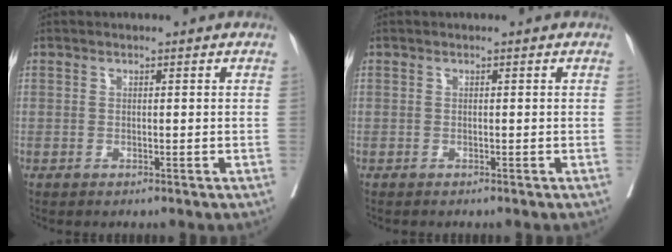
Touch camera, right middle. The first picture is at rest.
{"total": 0.0}